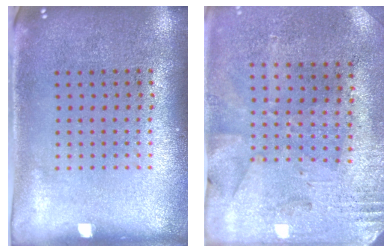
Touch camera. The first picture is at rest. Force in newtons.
{"total": 2.7, "press": 2.3, "slide": 1.5}